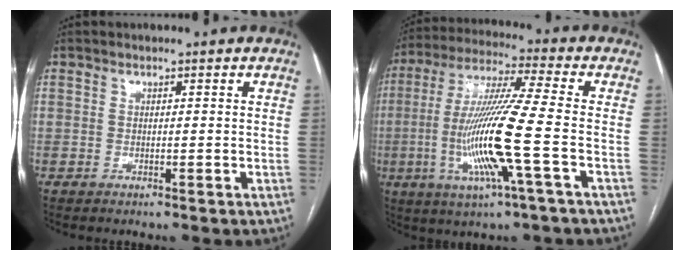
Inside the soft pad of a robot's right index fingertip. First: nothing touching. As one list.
[{"total": 15.2, "force": [-3.3, -0.6, 14.8], "torque": [-0.302, -0.010, -0.069]}]